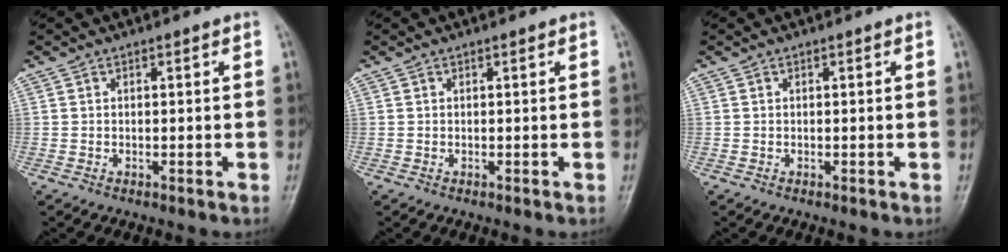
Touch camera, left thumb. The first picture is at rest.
{"total": 0.0}
{"total": 0.0}